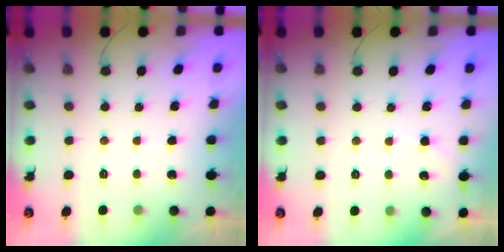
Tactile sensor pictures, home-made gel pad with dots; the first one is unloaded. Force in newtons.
{"total": 4.0, "press": 3.9, "slide": 0.5}